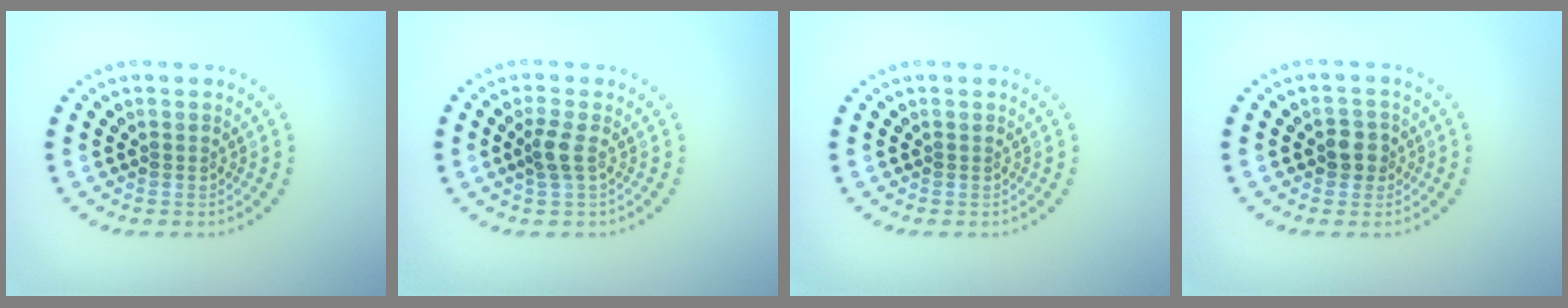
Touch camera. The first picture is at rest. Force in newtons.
{"total": 1.5, "press": 1.2, "slide": 0.9}
{"total": 0.0}
{"total": 2.1, "press": 1.9, "slide": 0.8}